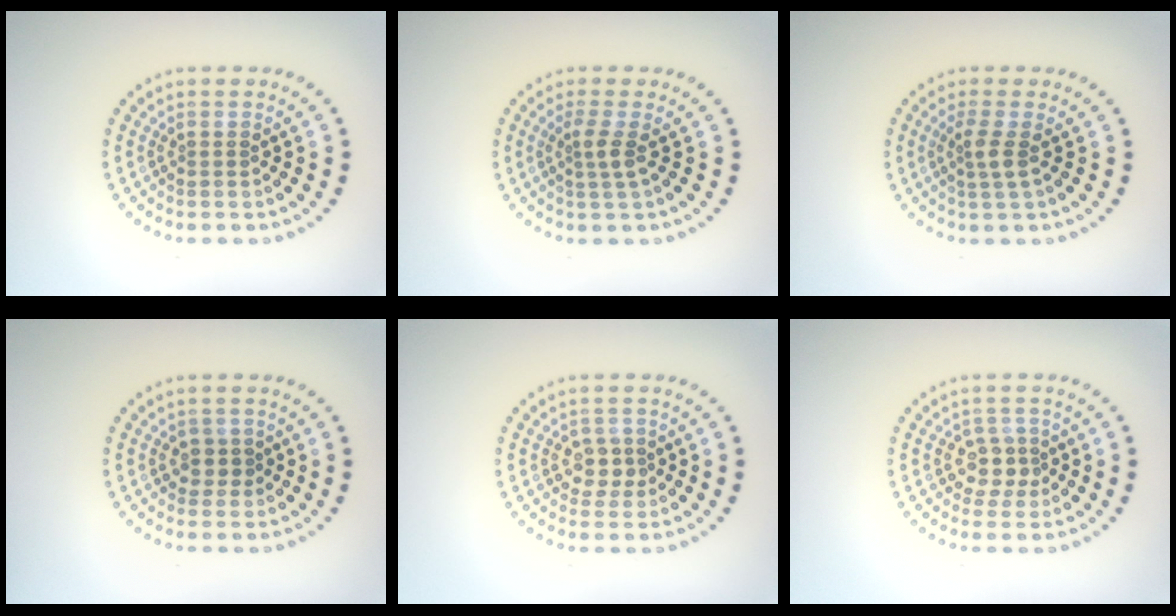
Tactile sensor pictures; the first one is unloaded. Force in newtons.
{"total": 1.8, "press": 1.3, "slide": 1.2}
{"total": 1.8, "press": 1.4, "slide": 1.0}
{"total": 1.6, "press": 1.3, "slide": 1.0}
{"total": 2.0, "press": 1.9, "slide": 0.6}
{"total": 2.5, "press": 2.1, "slide": 1.2}